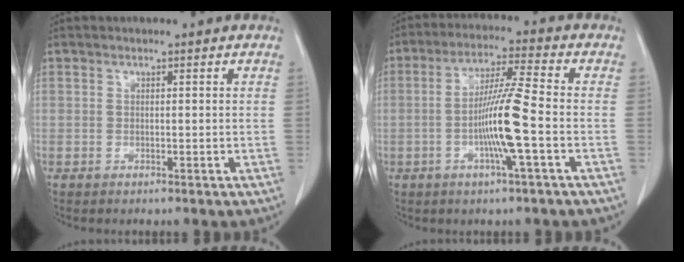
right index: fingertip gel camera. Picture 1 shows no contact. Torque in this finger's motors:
{"motor_torque": [1.73, -0.09, 0.76, 0.13]}